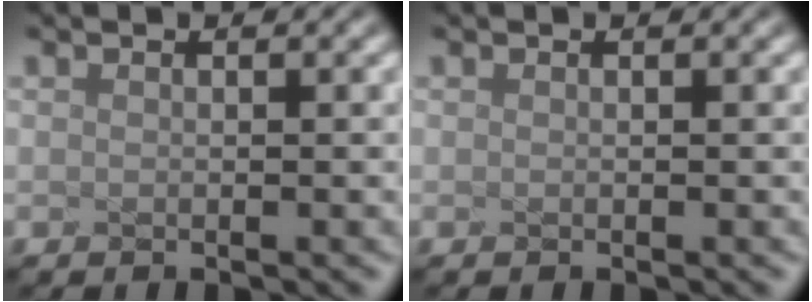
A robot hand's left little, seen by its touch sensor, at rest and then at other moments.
{"total": 0.0}